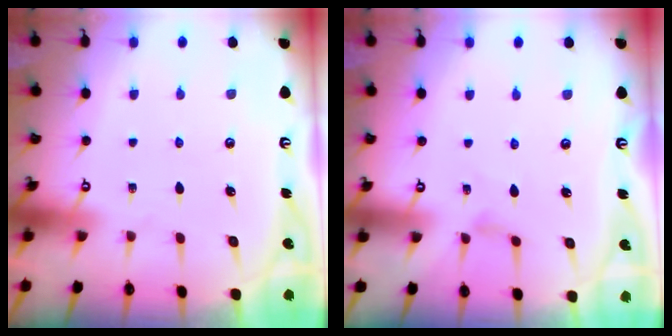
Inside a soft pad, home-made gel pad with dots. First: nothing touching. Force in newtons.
{"total": 1.9, "press": 1.9, "slide": 0.4}